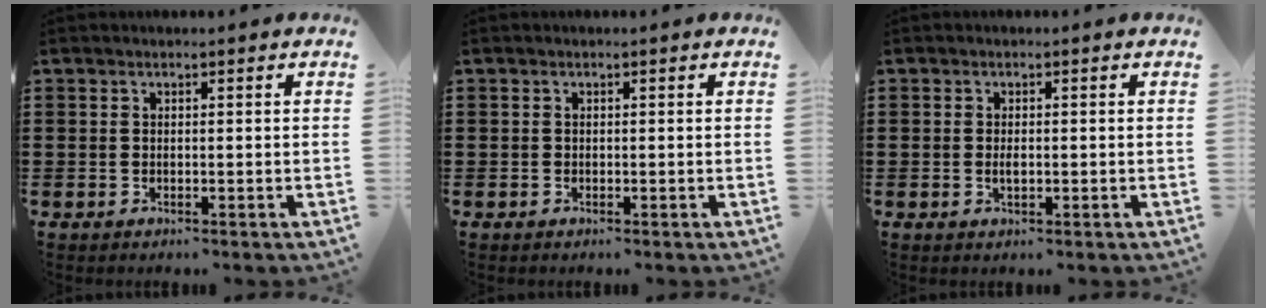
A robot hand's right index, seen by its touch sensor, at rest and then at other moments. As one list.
[{"total": 0.0}, {"total": 1.4, "force": [-0.1, 0.5, 1.3], "torque": [-0.025, 0.000, -0.003]}]